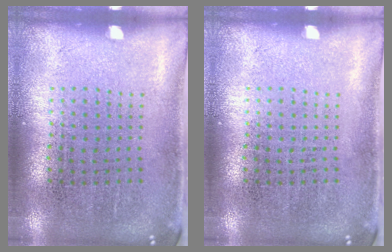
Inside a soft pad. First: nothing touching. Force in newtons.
{"total": 0.0}